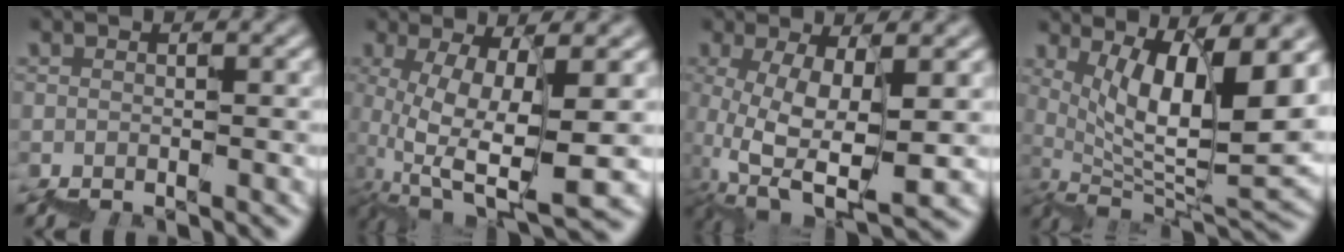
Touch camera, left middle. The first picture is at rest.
{"total": 7.9, "force": [3.2, 1.9, 7.0], "torque": [-0.128, -0.010, 0.073]}
{"total": 6.8, "force": [3.1, 2.1, 5.6], "torque": [-0.113, -0.004, 0.068]}
{"total": 9.7, "force": [5.5, 2.3, 7.6], "torque": [-0.116, -0.005, 0.108]}